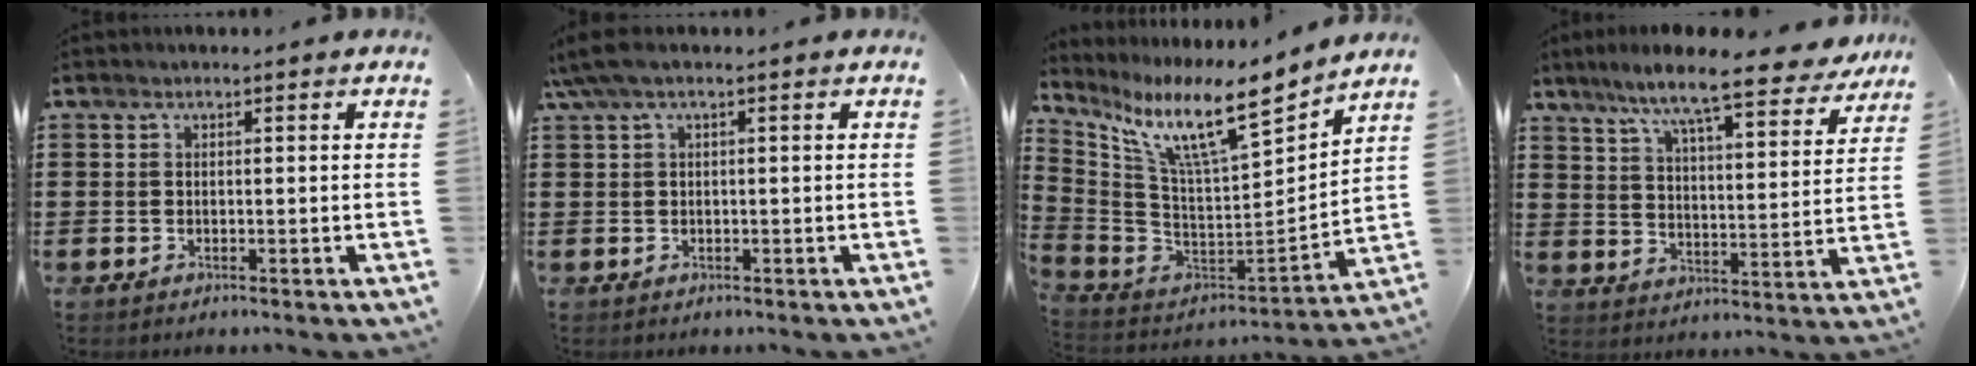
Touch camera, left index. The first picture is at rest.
{"total": 2.4, "force": [0.2, 0.4, 2.3], "torque": [-0.056, -0.007, -0.002]}
{"total": 12.8, "force": [8.4, 2.2, 9.4], "torque": [-0.201, -0.057, 0.137]}
{"total": 10.2, "force": [8.6, 0.3, 5.4], "torque": [-0.126, -0.046, 0.143]}